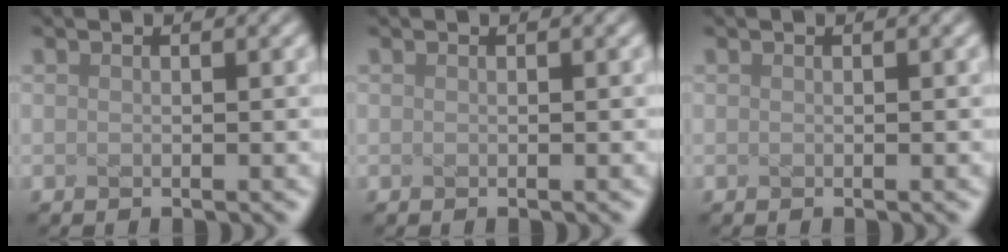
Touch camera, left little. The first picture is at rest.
{"total": 0.0}
{"total": 0.0}